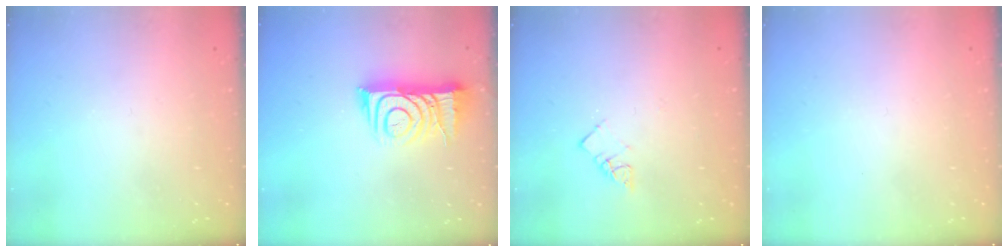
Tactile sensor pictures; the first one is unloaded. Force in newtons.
{"total": 11.3, "press": 11.2, "slide": 1.0}
{"total": 4.5, "press": 4.5, "slide": 0.4}
{"total": 1.7, "press": 1.7, "slide": 0.1}